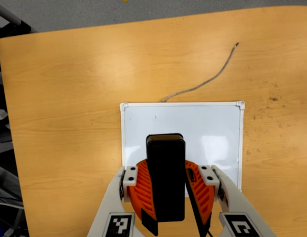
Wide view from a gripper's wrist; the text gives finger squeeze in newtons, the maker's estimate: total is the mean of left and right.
{"total": 11.2, "left": 10.6, "right": 11.7}